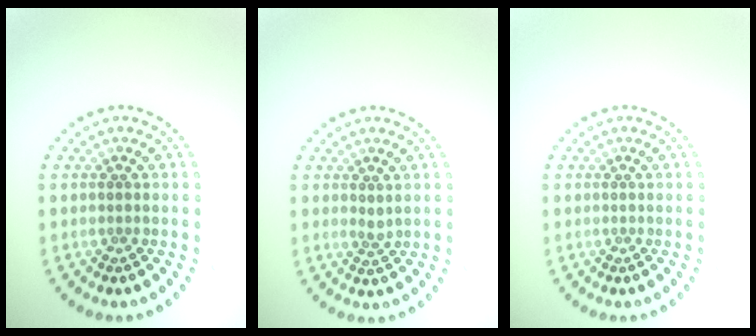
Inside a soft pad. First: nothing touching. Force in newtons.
{"total": 0.9, "press": 0.7, "slide": 0.5}
{"total": 0.0}